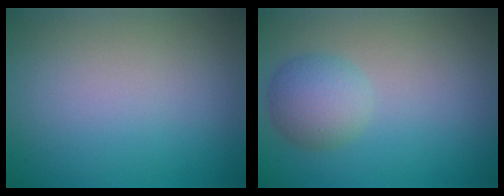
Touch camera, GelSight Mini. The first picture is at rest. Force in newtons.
{"total": 3.1, "press": 3.1, "slide": 0.1}